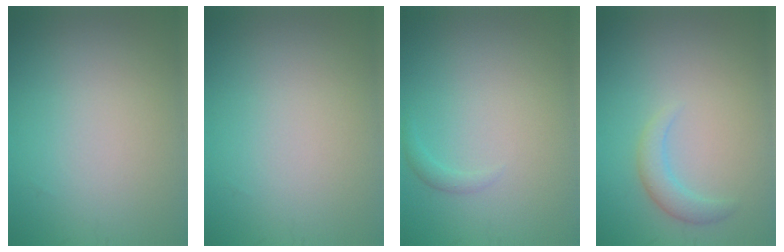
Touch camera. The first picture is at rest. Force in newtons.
{"total": 0.0}
{"total": 0.7, "press": 0.7, "slide": 0.1}
{"total": 1.9, "press": 1.9, "slide": 0.1}